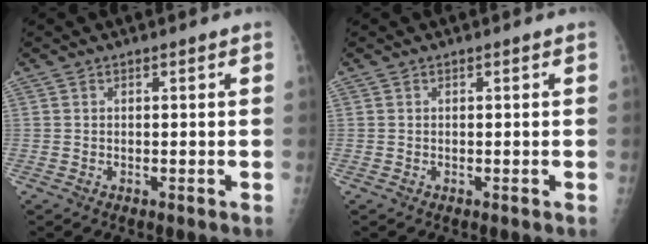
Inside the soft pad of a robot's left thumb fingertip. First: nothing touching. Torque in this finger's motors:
{"motor_torque": [-0.01, 0.01, 0.00, 0.00, 0.00]}